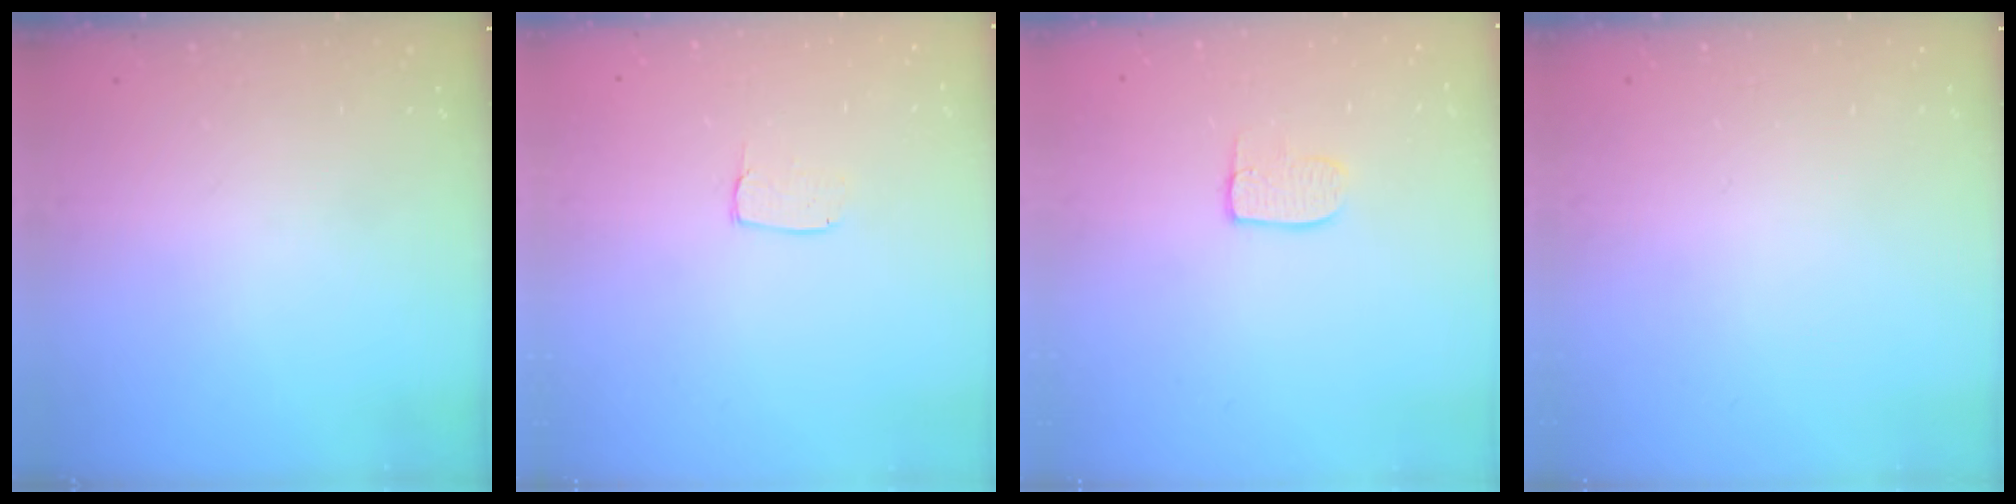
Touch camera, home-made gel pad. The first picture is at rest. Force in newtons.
{"total": 4.9, "press": 4.8, "slide": 0.4}
{"total": 7.2, "press": 7.1, "slide": 0.4}
{"total": 0.0}